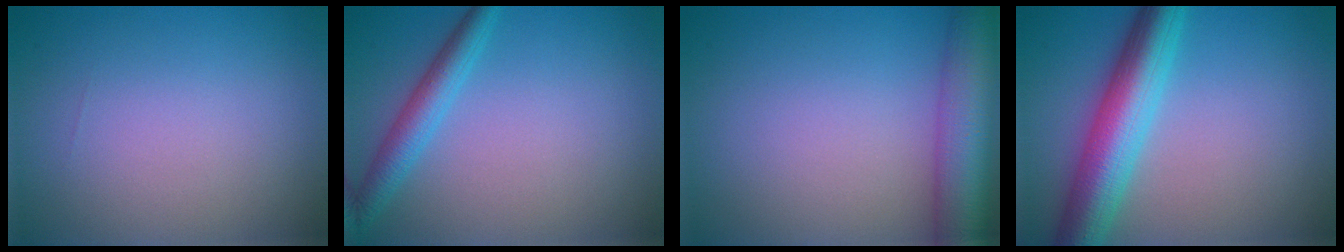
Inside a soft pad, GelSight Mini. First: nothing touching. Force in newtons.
{"total": 2.8, "press": 2.8, "slide": 0.1}
{"total": 8.5, "press": 8.5, "slide": 0.5}
{"total": 7.4, "press": 7.4, "slide": 0.2}